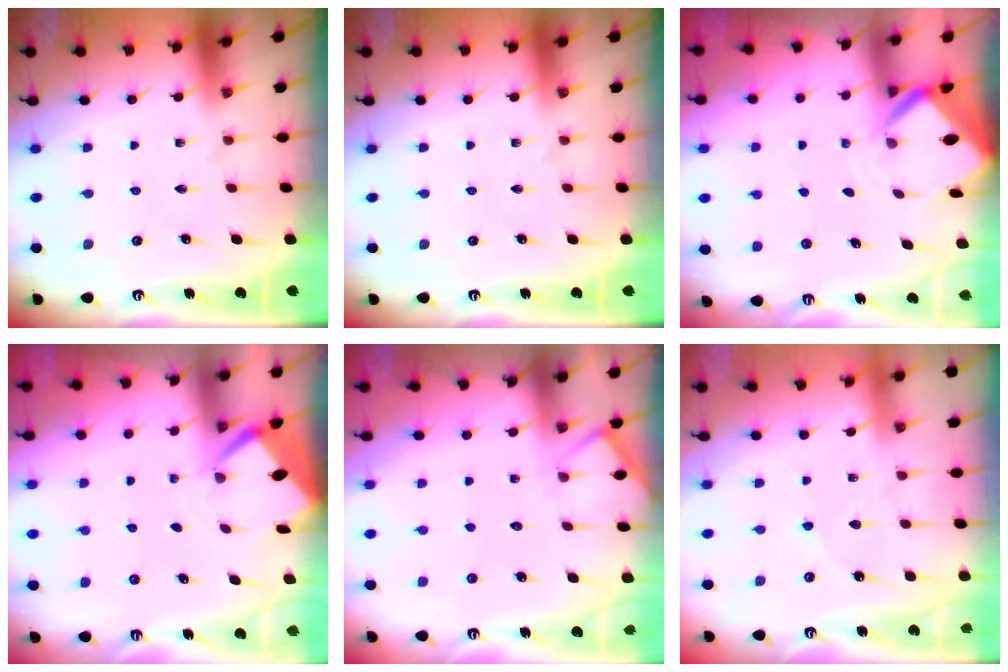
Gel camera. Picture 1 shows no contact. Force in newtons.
{"total": 0.0}
{"total": 3.2, "press": 3.2, "slide": 0.2}
{"total": 2.5, "press": 2.5, "slide": 0.3}
{"total": 4.7, "press": 4.7, "slide": 0.4}
{"total": 3.3, "press": 3.3, "slide": 0.3}